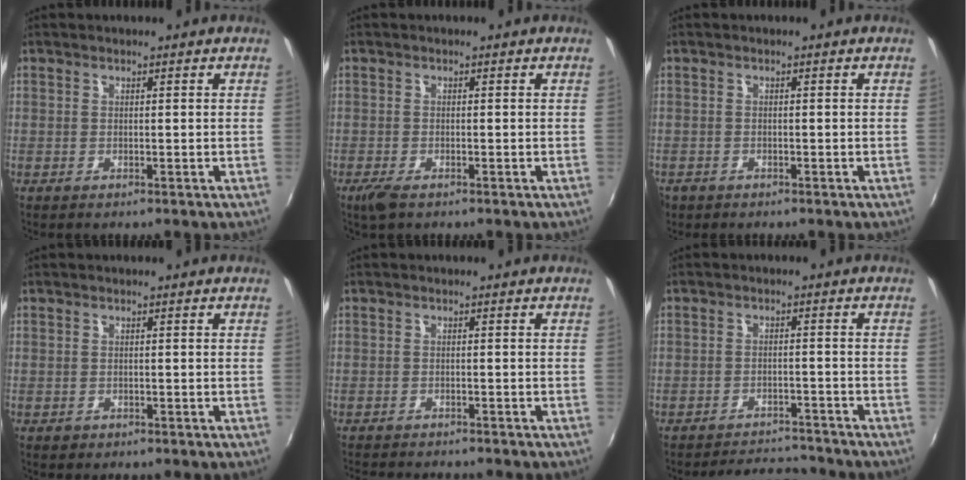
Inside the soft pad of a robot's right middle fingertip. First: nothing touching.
{"total": 2.9, "force": [-1.9, 1.0, 1.9], "torque": [-0.043, -0.009, -0.037]}
{"total": 1.8, "force": [-1.1, 1.3, 0.5], "torque": [-0.015, -0.005, -0.020]}
{"total": 1.0, "force": [-0.6, 0.8, 0.2], "torque": [-0.006, -0.002, -0.006]}
{"total": 5.6, "force": [-5.2, 0.8, 1.8], "torque": [-0.047, -0.016, -0.080]}
{"total": 7.2, "force": [-6.9, 1.5, 0.9], "torque": [-0.033, 0.014, -0.096]}